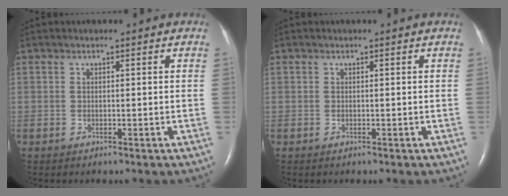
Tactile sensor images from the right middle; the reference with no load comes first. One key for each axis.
{"total": 0.0}